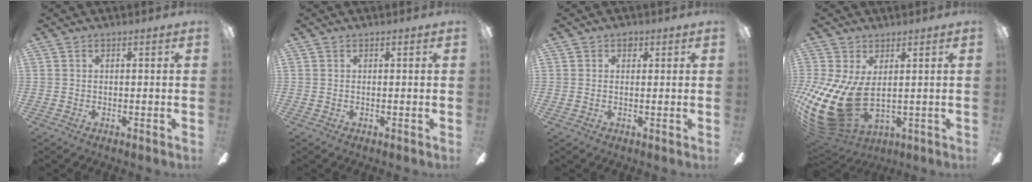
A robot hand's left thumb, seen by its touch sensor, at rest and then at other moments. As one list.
[{"total": 0.0}, {"total": 1.6, "force": [0.9, 1.1, 0.8], "torque": [-0.001, -0.003, 0.012]}, {"total": 17.3, "force": [-1.8, 10.0, 14.0], "torque": [-0.321, -0.015, -0.023]}]